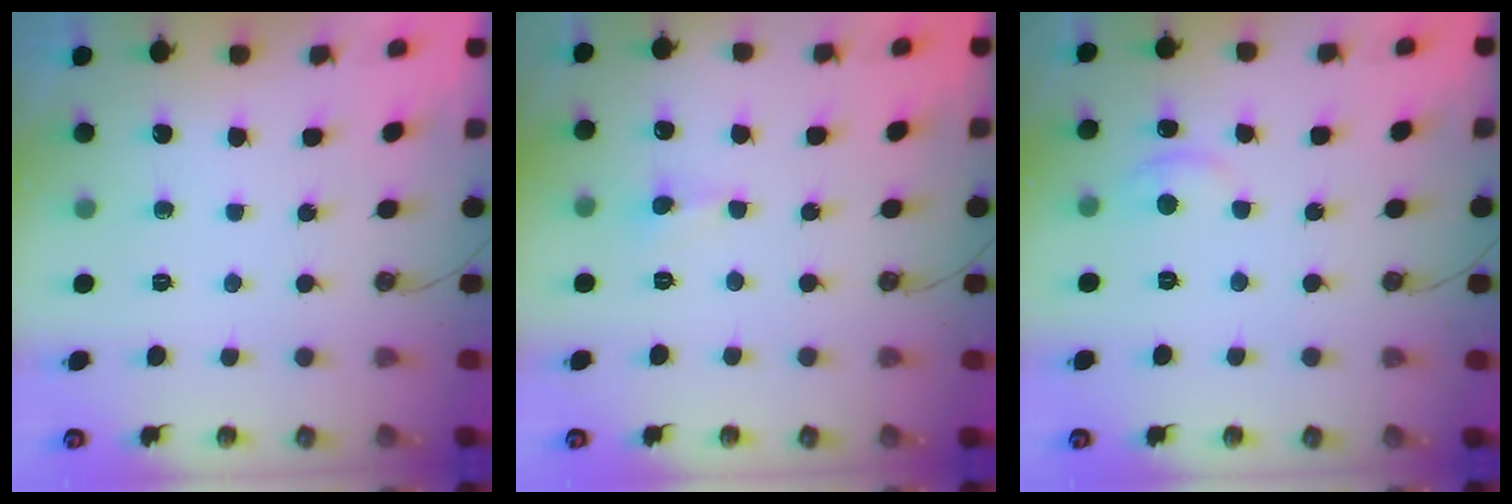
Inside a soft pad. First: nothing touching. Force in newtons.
{"total": 1.4, "press": 1.2, "slide": 0.6}
{"total": 3.3, "press": 3.3, "slide": 0.4}